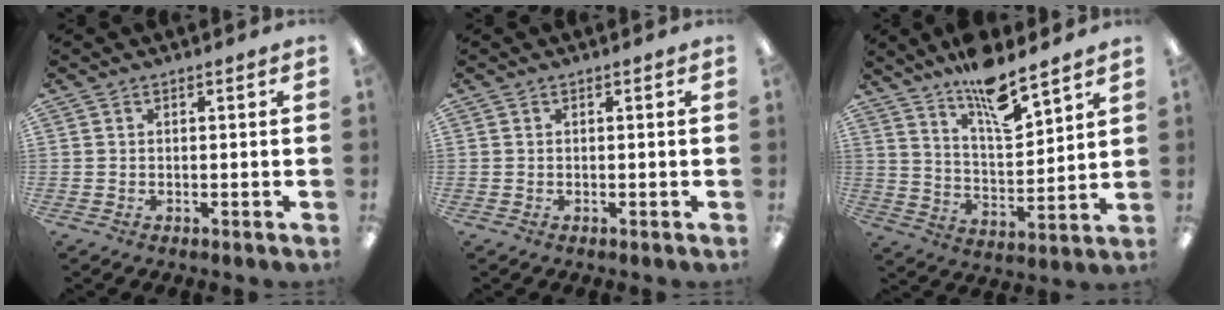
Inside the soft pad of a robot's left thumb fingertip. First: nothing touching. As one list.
[{"total": 0.0}, {"total": 12.3, "force": [10.0, 3.1, 6.5], "torque": [-0.108, -0.068, 0.173]}]